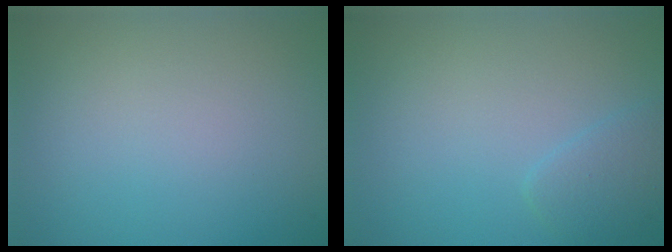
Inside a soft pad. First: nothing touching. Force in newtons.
{"total": 1.6, "press": 1.6, "slide": 0.2}